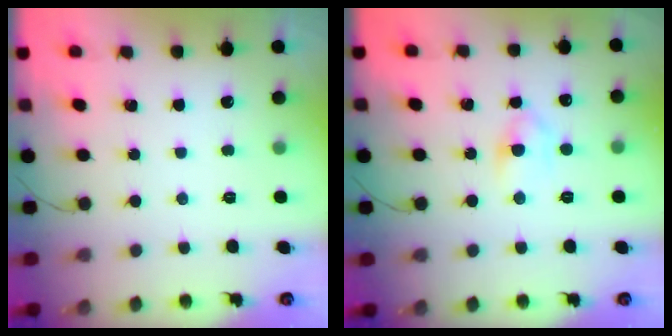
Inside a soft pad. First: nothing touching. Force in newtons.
{"total": 4.3, "press": 4.0, "slide": 1.5}